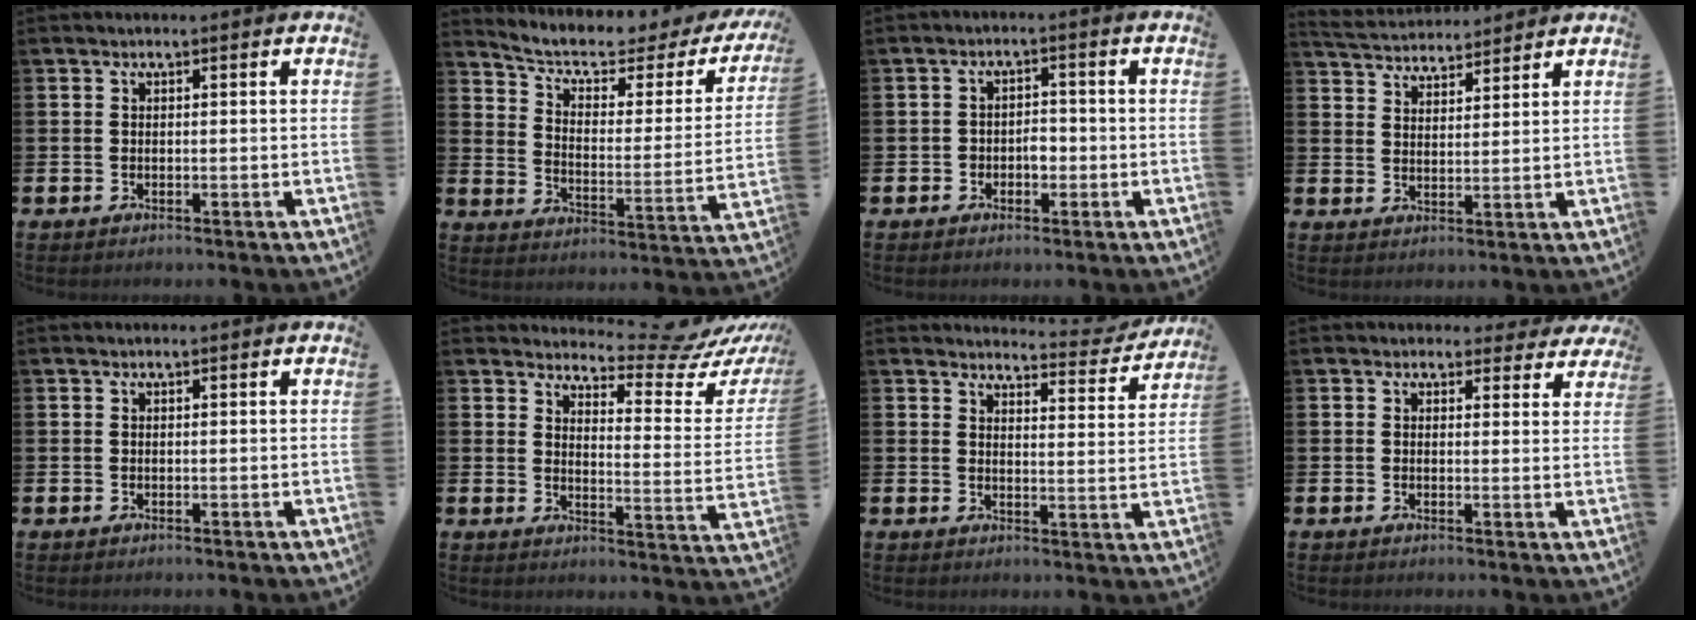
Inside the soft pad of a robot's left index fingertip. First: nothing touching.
{"total": 5.9, "force": [4.7, 2.1, 3.0], "torque": [-0.090, -0.032, 0.073]}
{"total": 2.4, "force": [-0.8, 1.7, 1.4], "torque": [-0.020, 0.003, -0.021]}
{"total": 4.4, "force": [4.4, 0.7, -0.1], "torque": [-0.022, -0.023, 0.079]}
{"total": 0.0}
{"total": 7.2, "force": [6.7, 1.2, 2.3], "torque": [-0.050, -0.060, 0.110]}
{"total": 3.9, "force": [3.8, 0.7, 0.6], "torque": [-0.007, -0.034, 0.060]}
{"total": 2.4, "force": [2.0, 1.3, 0.3], "torque": [0.004, -0.011, 0.031]}